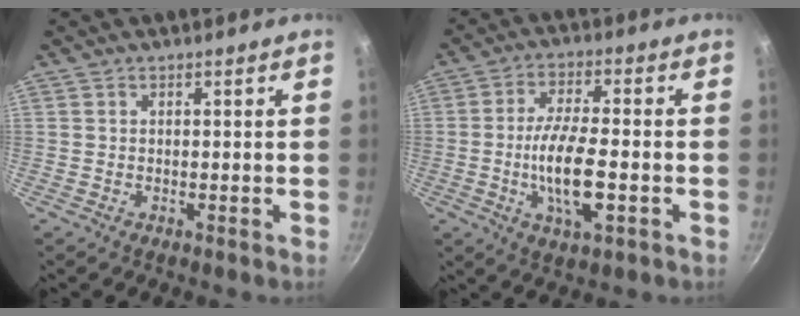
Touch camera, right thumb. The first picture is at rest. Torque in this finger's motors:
{"motor_torque": [1.89, 3.11, 1.73, -1.04, 0.54]}